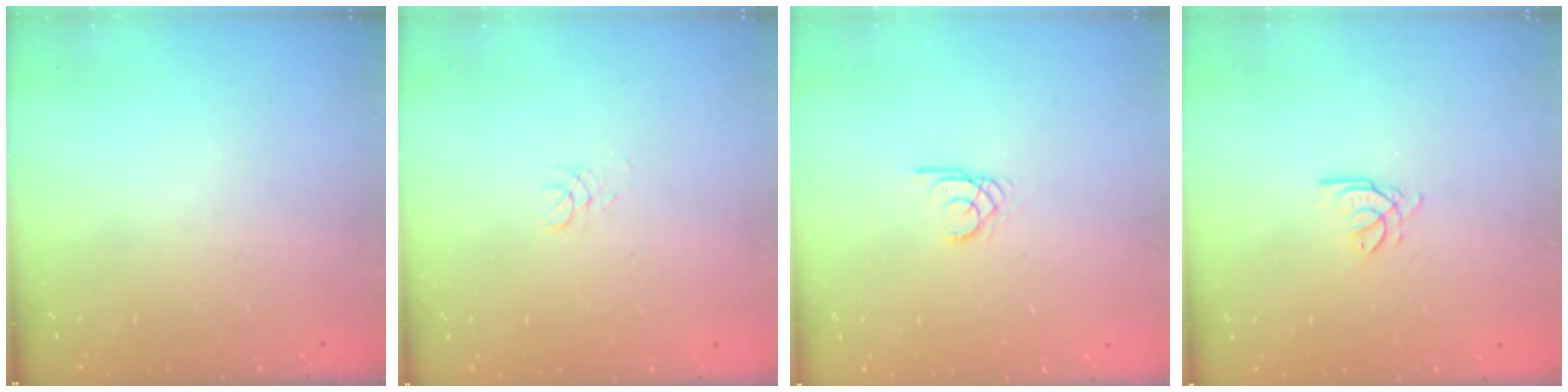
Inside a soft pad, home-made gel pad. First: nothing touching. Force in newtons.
{"total": 1.7, "press": 1.7, "slide": 0.2}
{"total": 1.9, "press": 1.9, "slide": 0.1}
{"total": 2.6, "press": 2.6, "slide": 0.1}